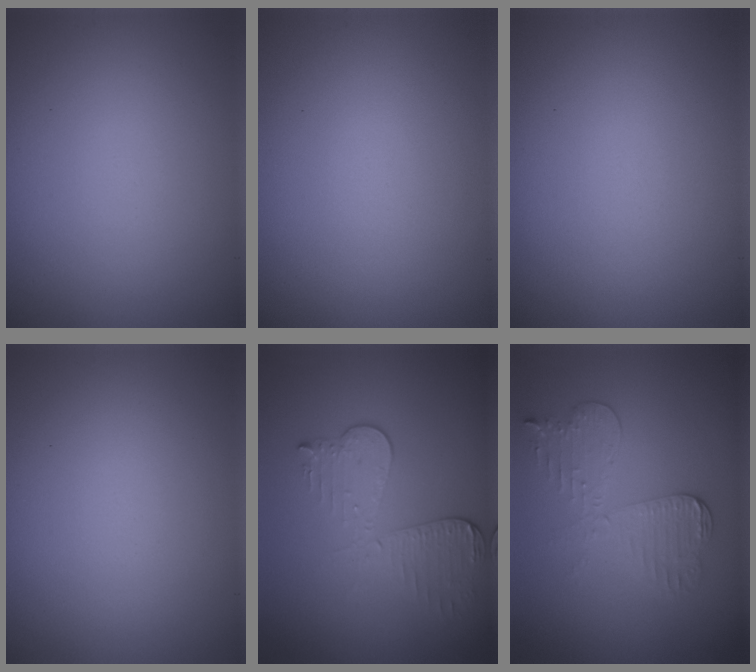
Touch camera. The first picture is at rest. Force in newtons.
{"total": 0.0}
{"total": 0.0}
{"total": 0.0}
{"total": 3.4, "press": 3.0, "slide": 1.5}
{"total": 3.7, "press": 3.1, "slide": 1.9}